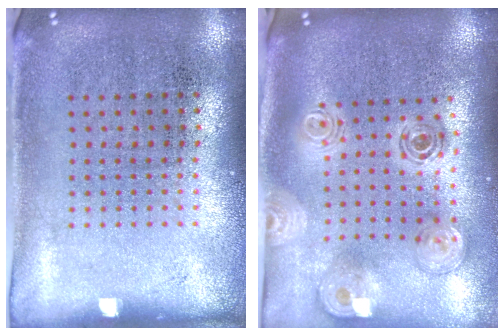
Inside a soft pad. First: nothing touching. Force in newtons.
{"total": 1.7, "press": 1.5, "slide": 0.8}